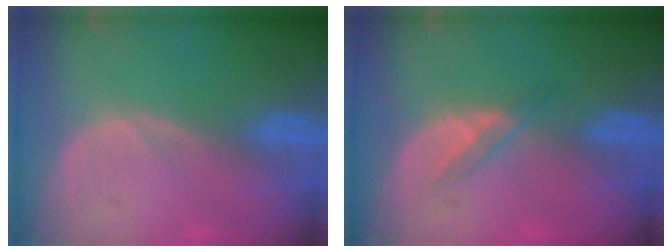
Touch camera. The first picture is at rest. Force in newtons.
{"total": 2.3, "press": 2.0, "slide": 1.0}